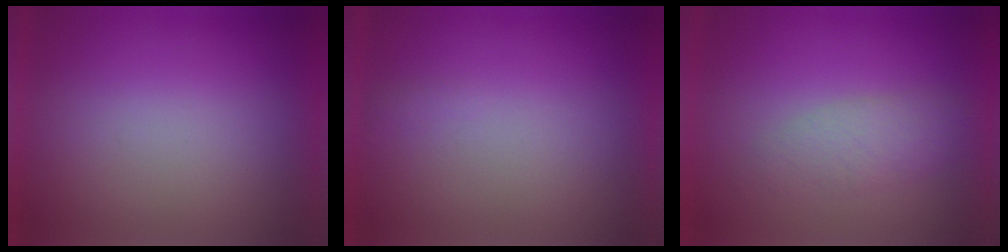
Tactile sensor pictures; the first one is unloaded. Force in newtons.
{"total": 1.1}
{"total": 2.9}